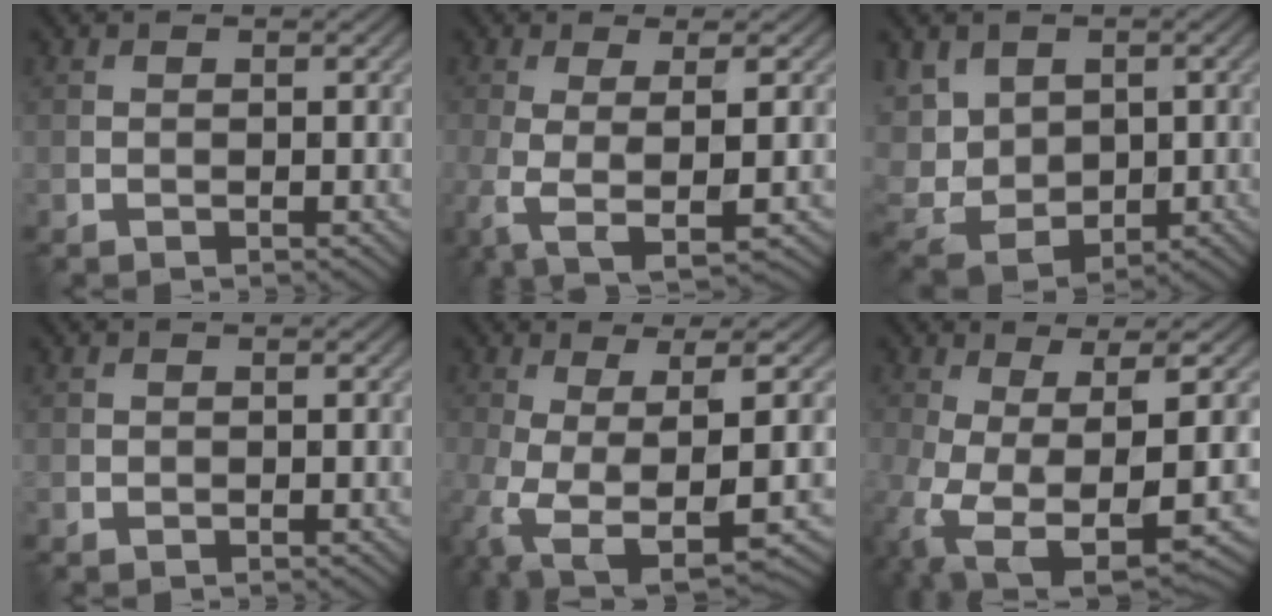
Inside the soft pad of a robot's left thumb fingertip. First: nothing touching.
{"total": 5.1, "force": [-0.2, 1.2, 5.0], "torque": [-0.100, -0.006, -0.005]}
{"total": 7.2, "force": [0.8, 5.4, 4.7], "torque": [-0.139, -0.011, 0.022]}
{"total": 0.0}
{"total": 9.1, "force": [-2.8, 2.8, 8.1], "torque": [-0.170, -0.025, -0.046]}
{"total": 10.0, "force": [-3.3, 3.4, 8.8], "torque": [-0.192, -0.035, -0.046]}